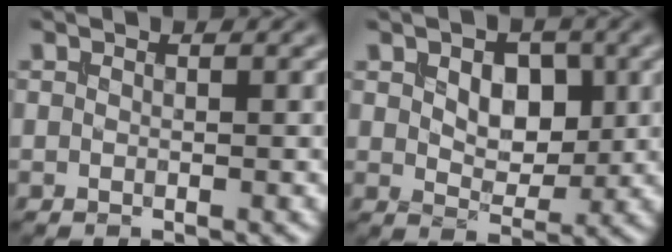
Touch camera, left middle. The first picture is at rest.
{"total": 4.5, "force": [1.1, 2.9, 3.3], "torque": [-0.054, -0.002, 0.014]}